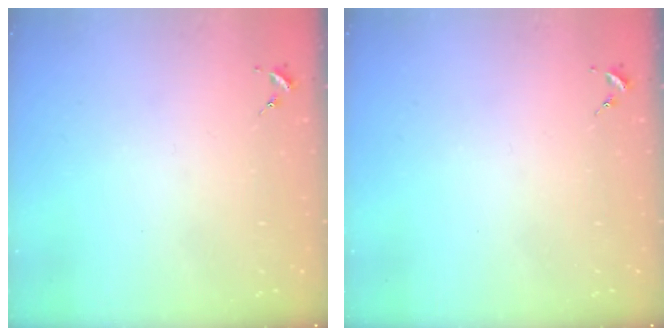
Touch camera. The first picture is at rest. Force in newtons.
{"total": 0.0}